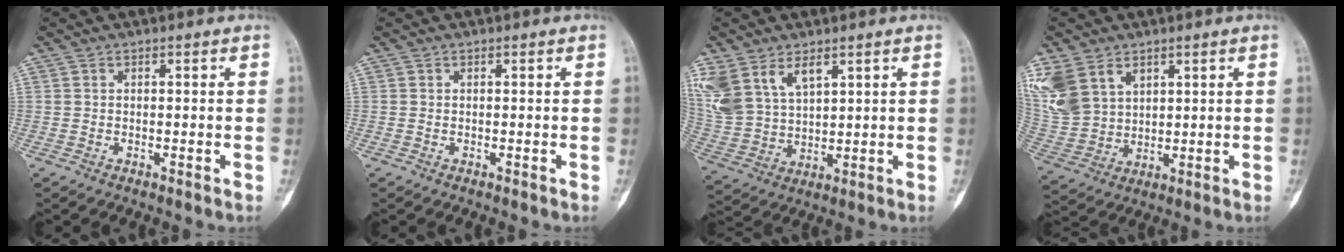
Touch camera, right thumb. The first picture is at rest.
{"total": 0.0}
{"total": 13.9, "force": [7.4, 8.4, 8.3], "torque": [-0.178, -0.015, 0.165]}
{"total": 14.4, "force": [6.8, 10.2, 7.5], "torque": [-0.171, -0.005, 0.156]}